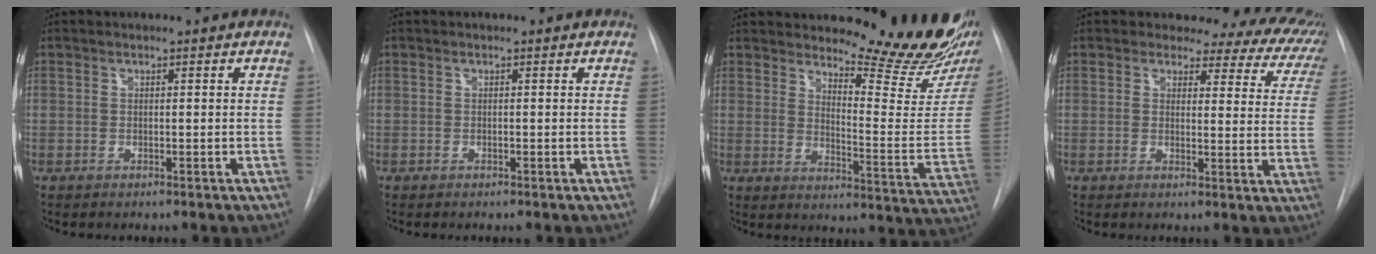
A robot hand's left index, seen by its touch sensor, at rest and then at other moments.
{"total": 0.0}
{"total": 19.8, "force": [17.3, 2.9, 9.2], "torque": [-0.121, -0.103, 0.208]}
{"total": 12.9, "force": [10.9, 5.5, 4.1], "torque": [-0.016, -0.031, 0.086]}